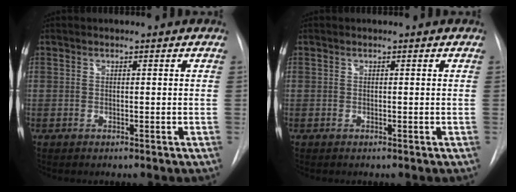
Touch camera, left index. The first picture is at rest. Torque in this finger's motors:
{"motor_torque": [-0.04, 0.04, 0.00, 0.00]}